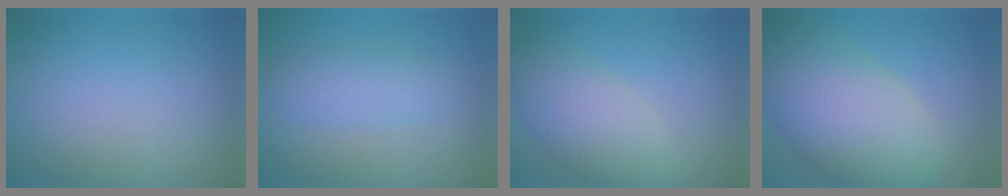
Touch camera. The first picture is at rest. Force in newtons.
{"total": 2.8, "press": 2.8, "slide": 0.1}
{"total": 5.1, "press": 5.1, "slide": 0.3}
{"total": 10.8, "press": 10.8, "slide": 0.7}